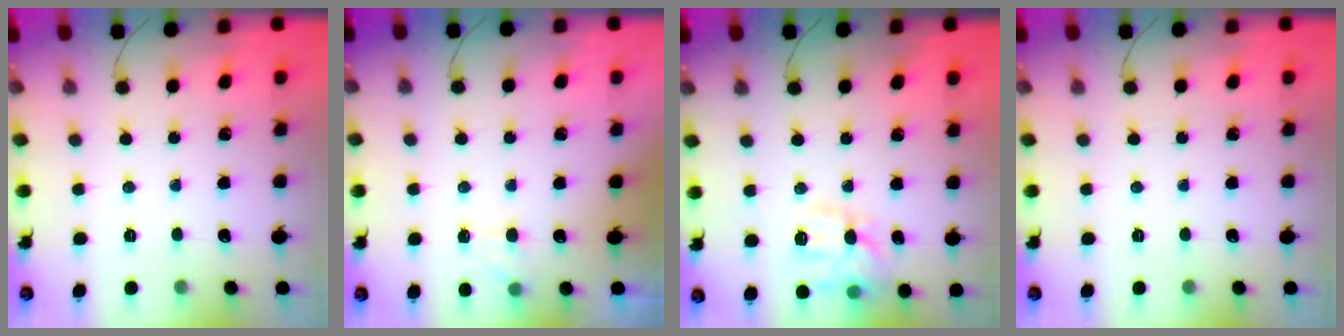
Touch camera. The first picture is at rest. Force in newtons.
{"total": 5.6, "press": 5.5, "slide": 1.3}
{"total": 12.3, "press": 12.3, "slide": 0.2}
{"total": 0.0}